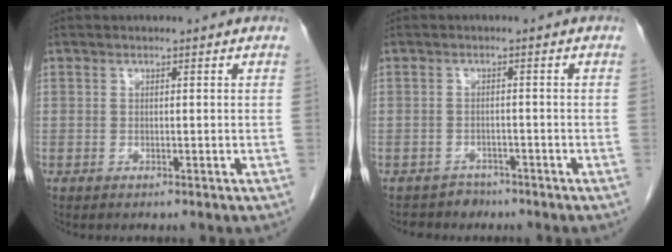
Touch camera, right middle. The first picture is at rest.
{"total": 2.7, "force": [-2.1, 1.5, -0.7], "torque": [0.005, 0.005, -0.035]}